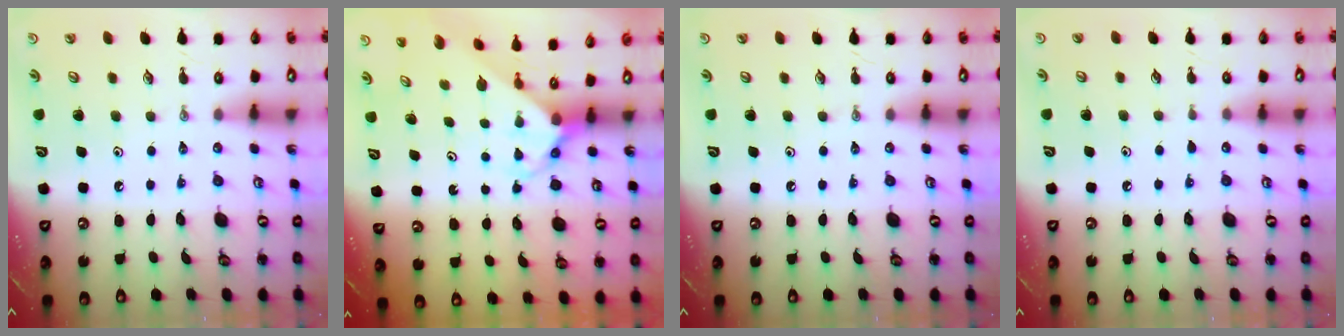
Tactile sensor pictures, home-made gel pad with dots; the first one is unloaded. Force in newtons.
{"total": 3.7, "press": 3.7, "slide": 0.1}
{"total": 0.0}
{"total": 3.7, "press": 3.7, "slide": 0.5}